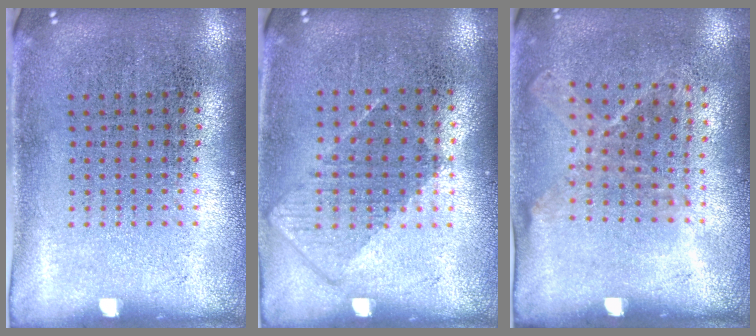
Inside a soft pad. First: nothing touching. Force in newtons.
{"total": 0.8, "press": 0.7, "slide": 0.4}
{"total": 1.1, "press": 0.9, "slide": 0.7}